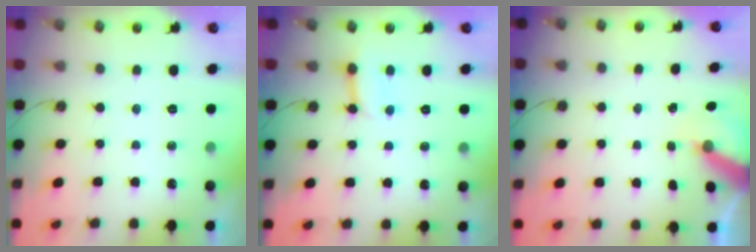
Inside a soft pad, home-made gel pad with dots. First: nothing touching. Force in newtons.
{"total": 3.7, "press": 3.7, "slide": 0.4}
{"total": 6.9, "press": 6.9, "slide": 0.2}